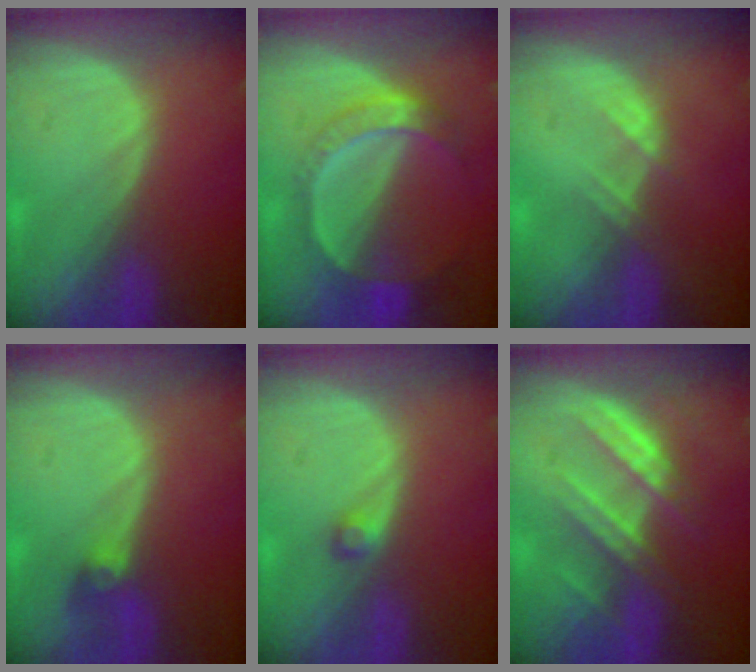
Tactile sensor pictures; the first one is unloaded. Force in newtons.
{"total": 7.3, "press": 6.4, "slide": 3.4}
{"total": 1.9, "press": 1.9, "slide": 0.3}
{"total": 3.0, "press": 2.6, "slide": 1.4}
{"total": 1.5, "press": 1.4, "slide": 0.2}
{"total": 7.2, "press": 7.0, "slide": 1.6}